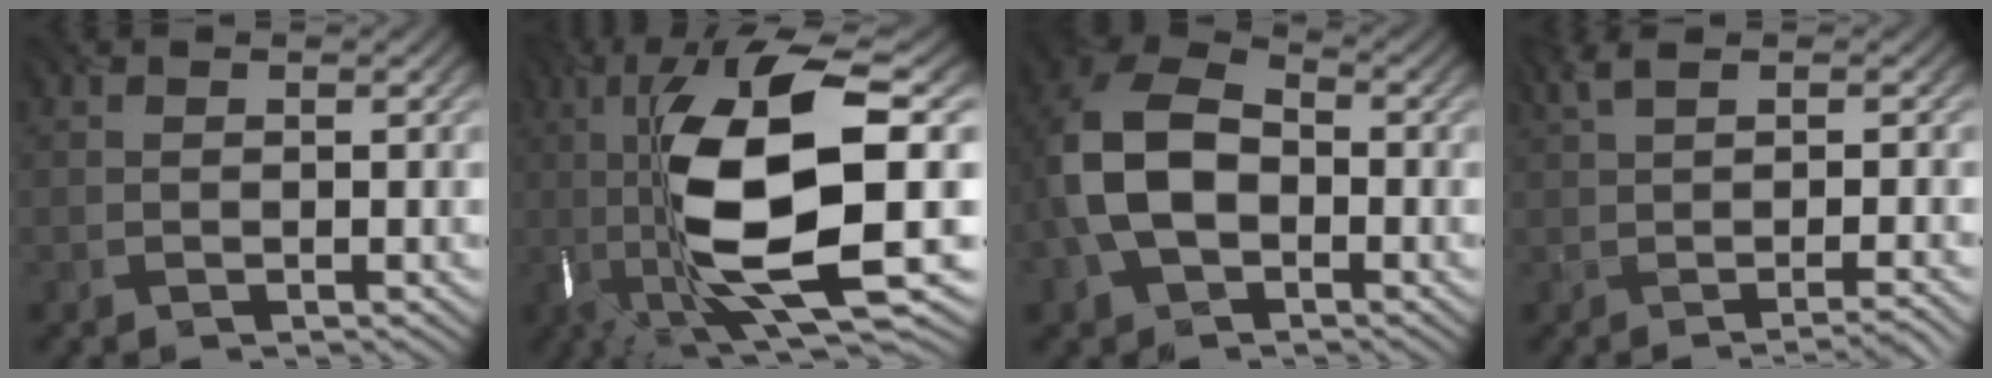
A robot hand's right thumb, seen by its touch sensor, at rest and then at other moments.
{"total": 16.9, "force": [-1.4, 5.7, 15.9], "torque": [-0.315, 0.003, -0.021]}
{"total": 10.1, "force": [-1.5, 7.3, 6.8], "torque": [-0.172, -0.003, -0.035]}
{"total": 4.2, "force": [-0.3, 0.9, 4.1], "torque": [-0.056, 0.010, -0.007]}